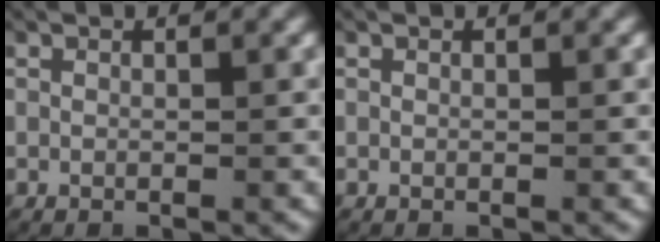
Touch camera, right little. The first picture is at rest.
{"total": 0.0}